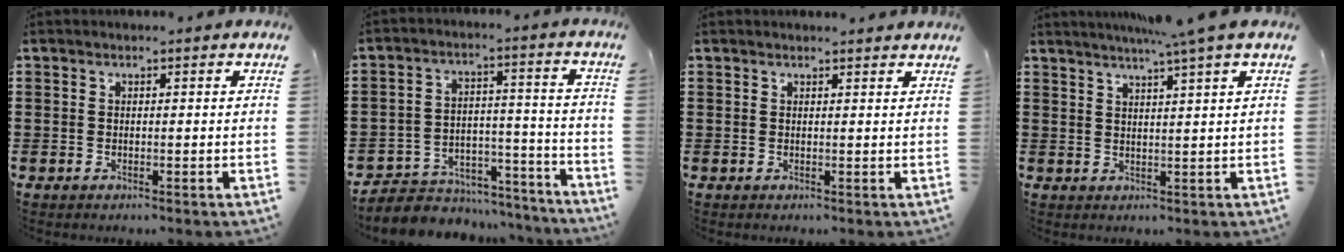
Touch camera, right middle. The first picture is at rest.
{"total": 5.4, "force": [-5.0, 1.9, 0.3], "torque": [-0.007, 0.016, -0.102]}
{"total": 1.0, "force": [1.0, -0.1, 0.1], "torque": [0.005, -0.005, 0.018]}
{"total": 4.2, "force": [3.1, -1.1, 2.5], "torque": [-0.046, -0.004, 0.052]}